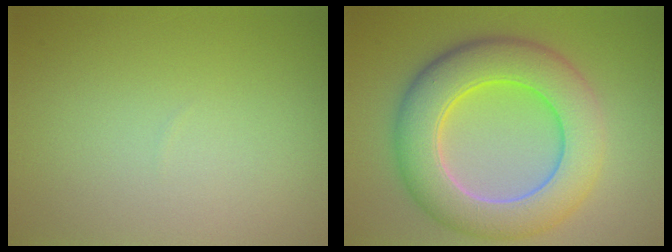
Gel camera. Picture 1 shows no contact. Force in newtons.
{"total": 9.2, "press": 9.1, "slide": 0.6}